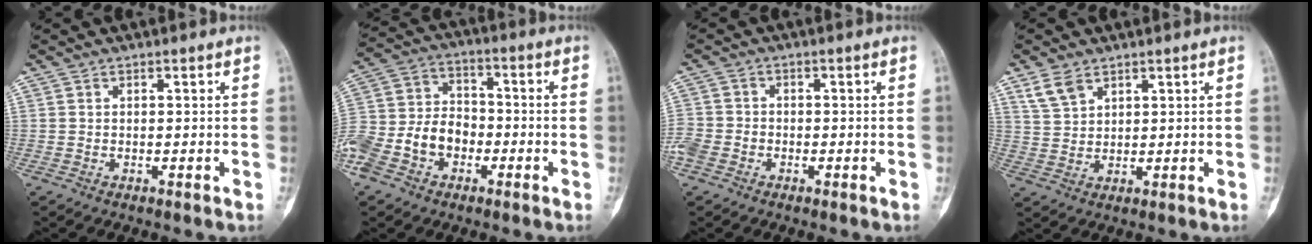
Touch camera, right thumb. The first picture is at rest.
{"total": 14.7, "force": [-5.5, 10.8, 8.3], "torque": [-0.165, 0.046, -0.104]}
{"total": 4.5, "force": [-2.0, 3.6, 1.9], "torque": [-0.044, 0.013, -0.038]}
{"total": 4.6, "force": [3.1, 2.6, 2.2], "torque": [-0.036, -0.010, 0.070]}